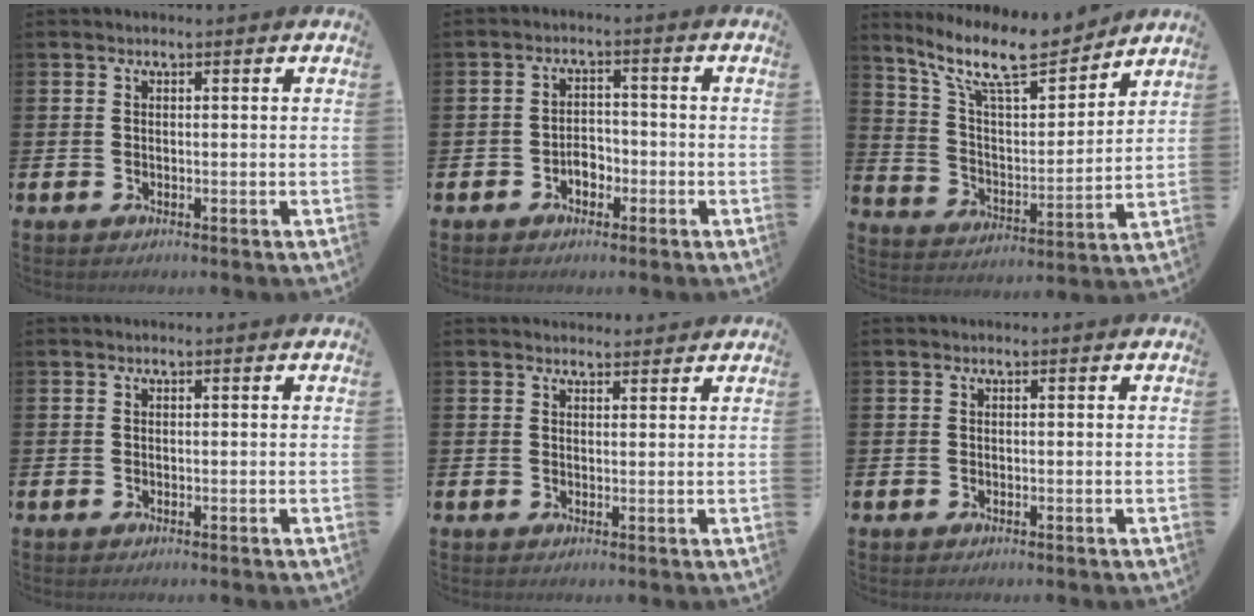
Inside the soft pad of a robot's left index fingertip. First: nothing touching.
{"total": 2.7, "force": [-1.4, 1.8, 1.4], "torque": [-0.019, 0.002, -0.033]}
{"total": 12.2, "force": [10.5, 2.7, 5.6], "torque": [-0.142, -0.055, 0.187]}
{"total": 0.0}
{"total": 2.0, "force": [1.9, 0.4, -0.1], "torque": [0.008, -0.009, 0.034]}
{"total": 0.0}